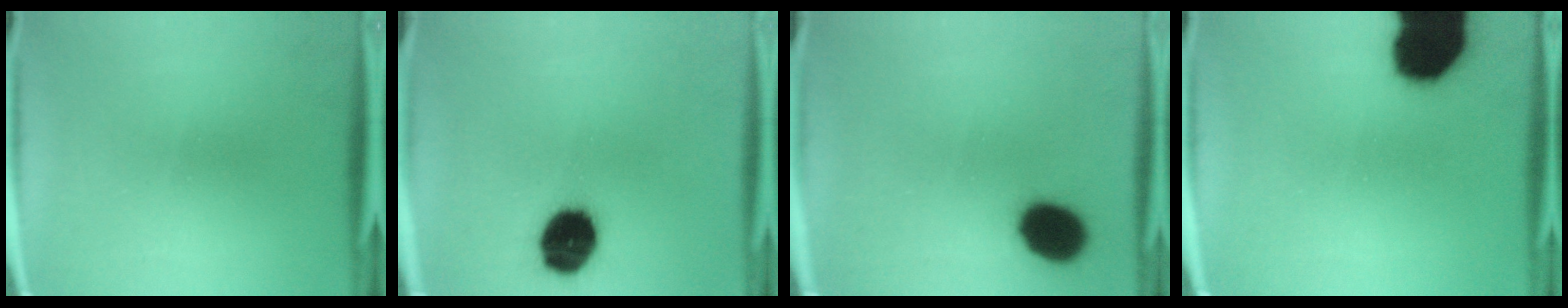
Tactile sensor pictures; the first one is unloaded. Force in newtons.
{"total": 14.4}
{"total": 12.9}
{"total": 19.3}